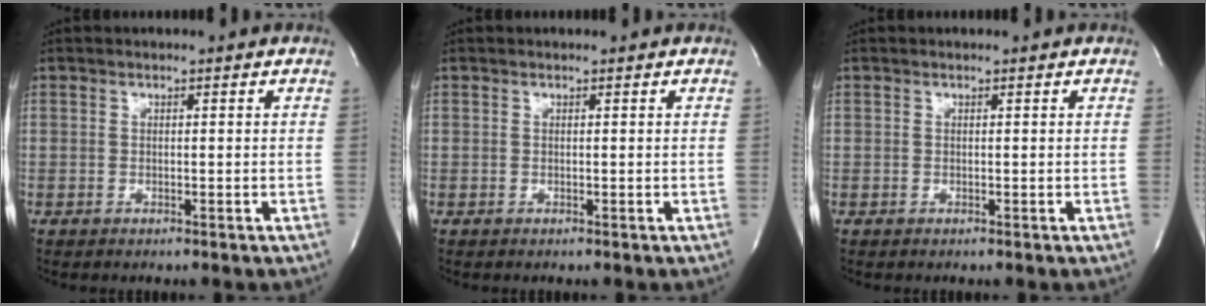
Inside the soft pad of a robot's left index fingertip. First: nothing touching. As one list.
[{"total": 0.0}, {"total": 0.0}]